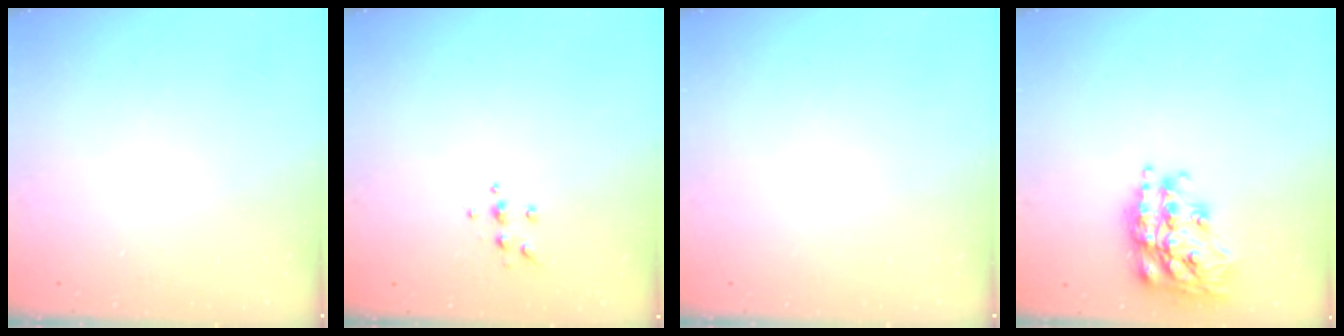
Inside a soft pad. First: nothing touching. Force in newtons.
{"total": 5.6, "press": 5.6, "slide": 0.7}
{"total": 0.0}
{"total": 20.4, "press": 20.4, "slide": 1.4}